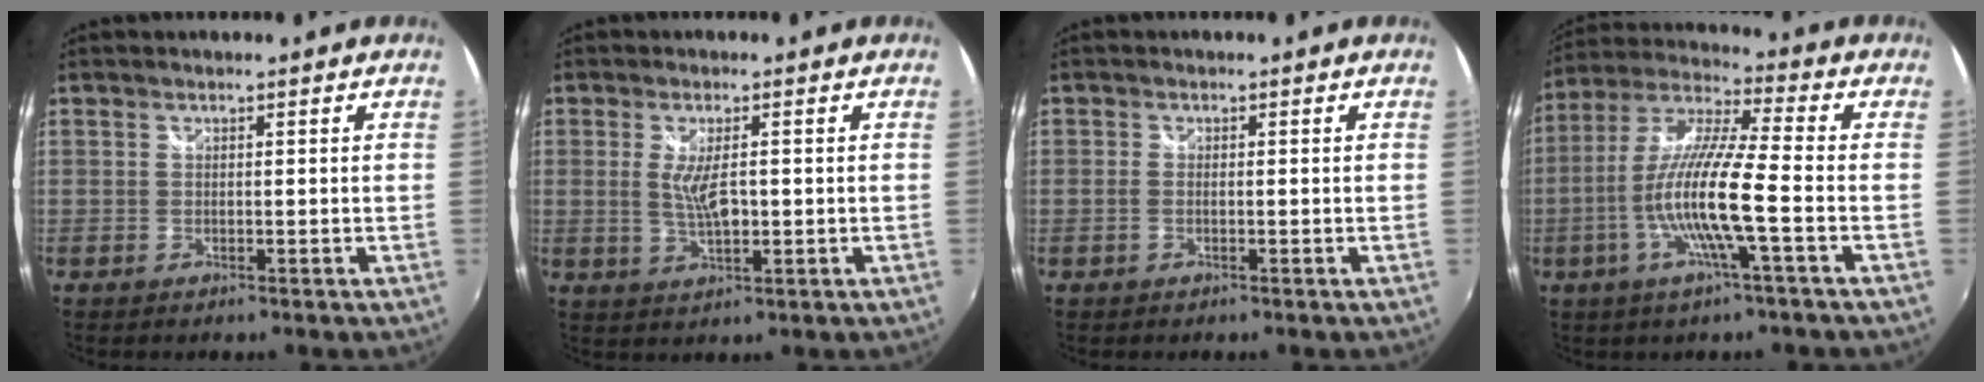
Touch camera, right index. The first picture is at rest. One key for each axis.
{"total": 4.9, "fx": 0.1, "fy": 1.3, "fz": 4.7, "tx": -0.089, "ty": -0.007, "tz": 0.006}
{"total": 0.8, "fx": -0.2, "fy": 0.4, "fz": 0.6, "tx": -0.016, "ty": -0.001, "tz": -0.007}
{"total": 13.7, "fx": -3.9, "fy": 0.3, "fz": 13.1, "tx": -0.252, "ty": -0.004, "tz": -0.078}